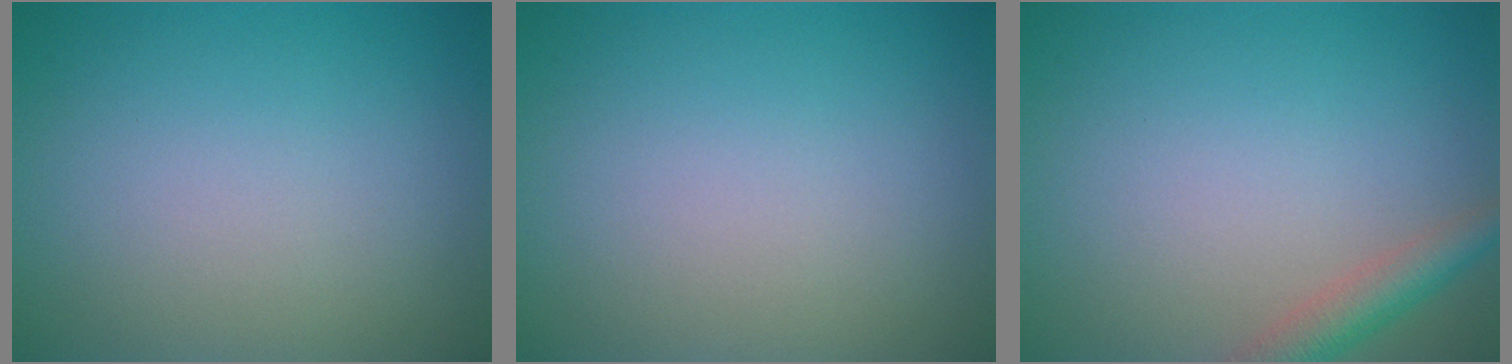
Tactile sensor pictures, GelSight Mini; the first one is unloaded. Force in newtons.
{"total": 0.0}
{"total": 2.9, "press": 2.9, "slide": 0.1}